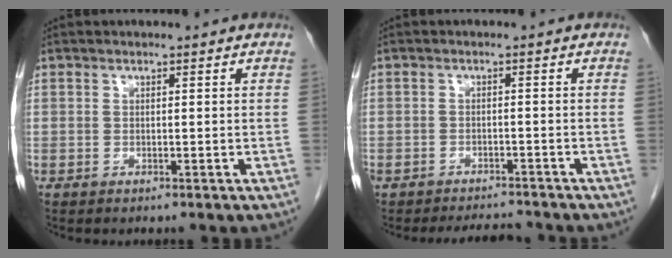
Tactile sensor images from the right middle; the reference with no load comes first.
{"total": 5.3, "force": [-5.0, 1.3, 1.0], "torque": [-0.013, -0.002, -0.072]}